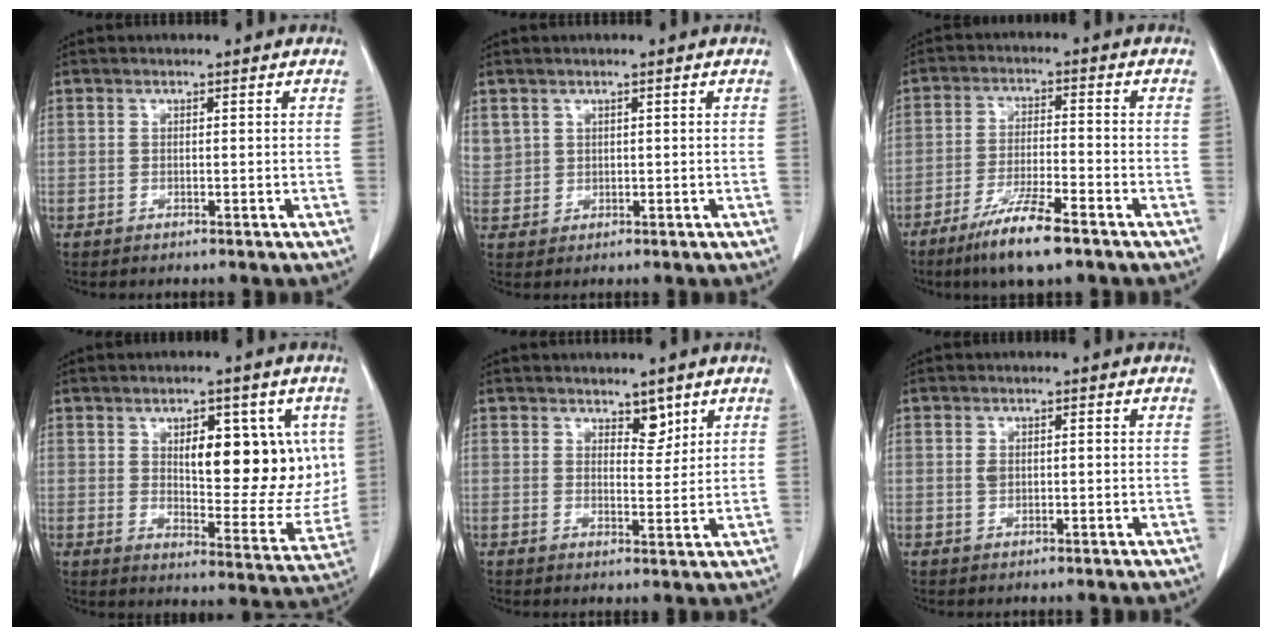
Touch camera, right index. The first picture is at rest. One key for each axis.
{"total": 3.4, "fx": 1.7, "fy": 2.8, "fz": 0.5, "tx": -0.006, "ty": 0.006, "tz": 0.042}
{"total": 10.3, "fx": -6.9, "fy": 1.0, "fz": 7.5, "tx": -0.144, "ty": -0.024, "tz": -0.124}
{"total": 14.6, "fx": 3.5, "fy": 5.9, "fz": 12.8, "tx": -0.164, "ty": 0.001, "tz": 0.059}
{"total": 3.0, "fx": 2.2, "fy": 1.5, "fz": 1.5, "tx": -0.015, "ty": -0.007, "tz": 0.036}
{"total": 1.4, "fx": 0.0, "fy": 0.9, "fz": 1.1, "tx": -0.023, "ty": 0.006, "tz": 0.003}